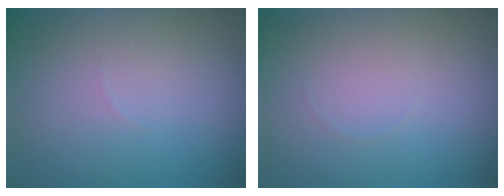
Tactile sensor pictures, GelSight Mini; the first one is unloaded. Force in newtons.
{"total": 0.0}